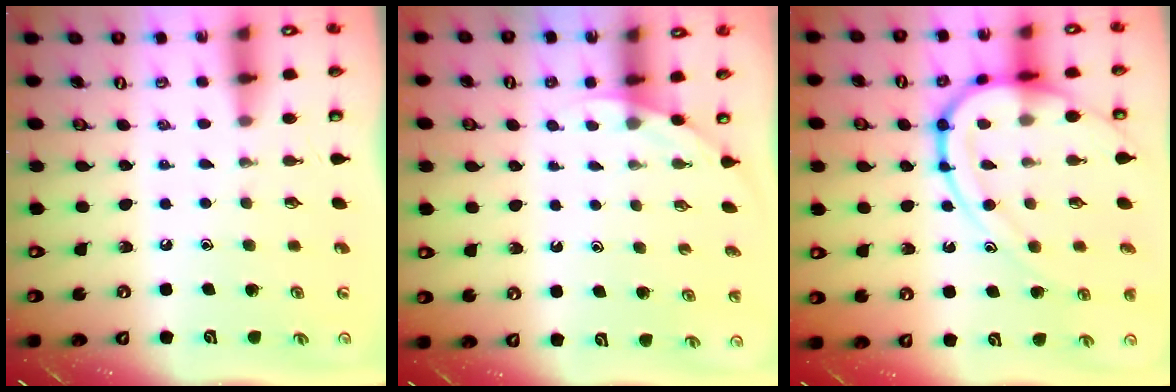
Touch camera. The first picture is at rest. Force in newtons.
{"total": 2.6, "press": 2.6, "slide": 0.1}
{"total": 15.0, "press": 14.9, "slide": 1.7}